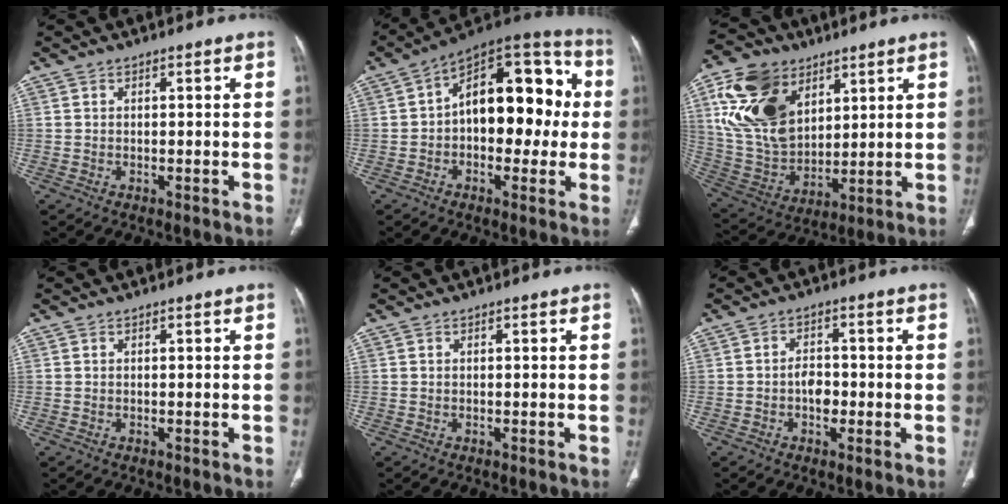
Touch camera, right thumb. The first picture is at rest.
{"total": 19.6, "force": [0.9, 11.5, 15.8], "torque": [-0.177, 0.048, 0.004]}
{"total": 19.9, "force": [8.2, 13.3, 12.4], "torque": [-0.223, -0.021, 0.167]}
{"total": 0.0}
{"total": 0.0}
{"total": 3.9, "force": [-0.8, 2.5, 2.9], "torque": [-0.032, 0.009, -0.017]}